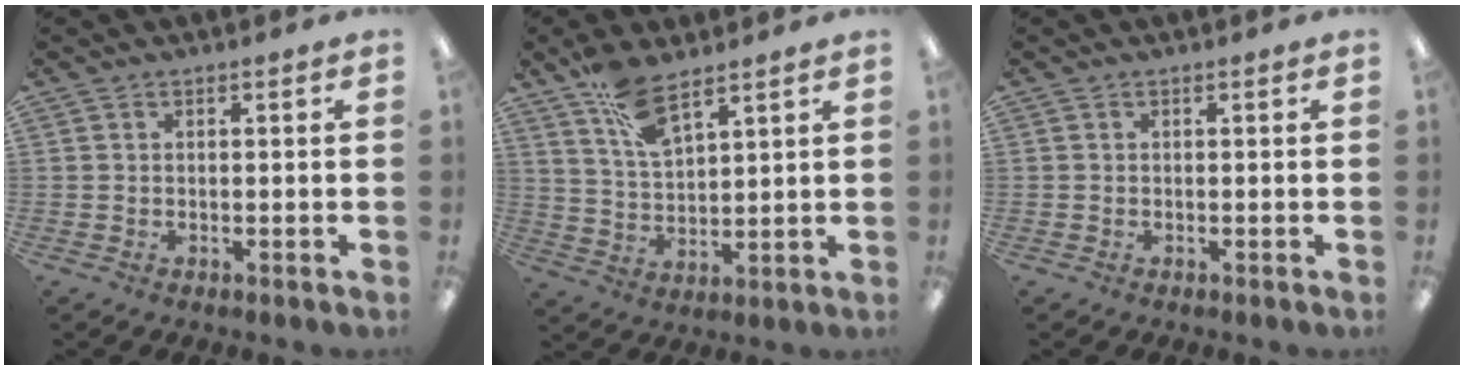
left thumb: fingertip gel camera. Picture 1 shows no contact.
{"total": 9.7, "force": [7.1, 3.3, 5.7], "torque": [-0.112, -0.027, 0.130]}
{"total": 0.0}